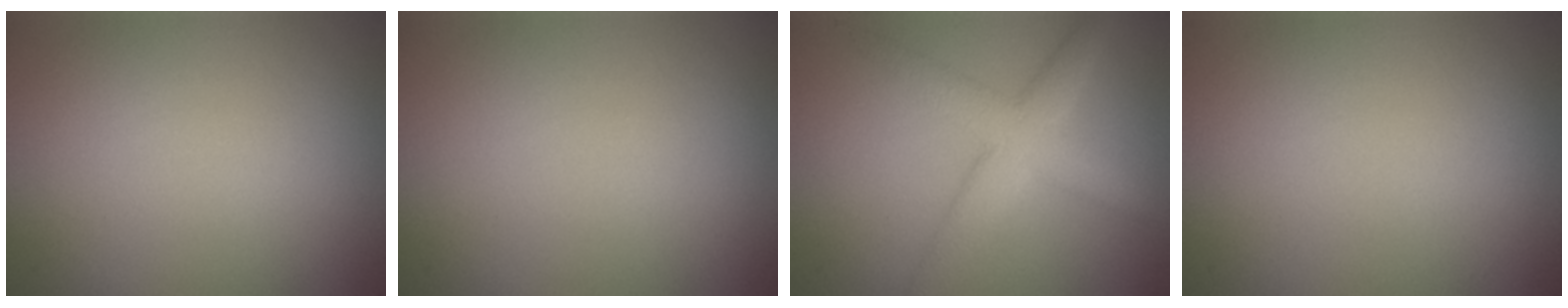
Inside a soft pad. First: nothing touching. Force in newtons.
{"total": 0.0}
{"total": 4.5, "press": 4.5, "slide": 0.0}
{"total": 0.0}